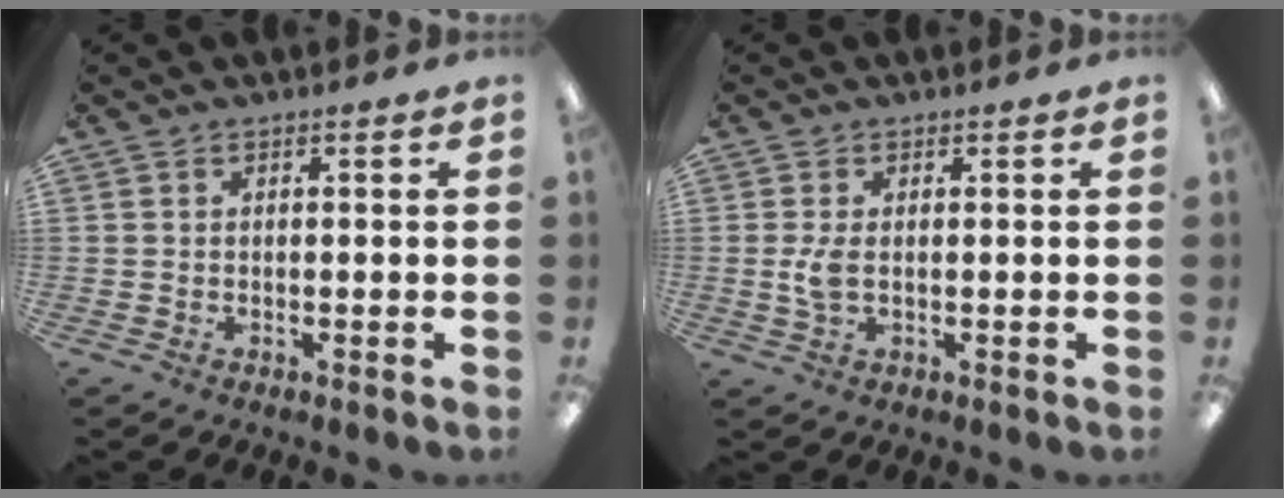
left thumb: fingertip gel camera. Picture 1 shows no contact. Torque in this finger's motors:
{"motor_torque": [-0.25, 0.26, 0.05, -0.08, 0.03]}